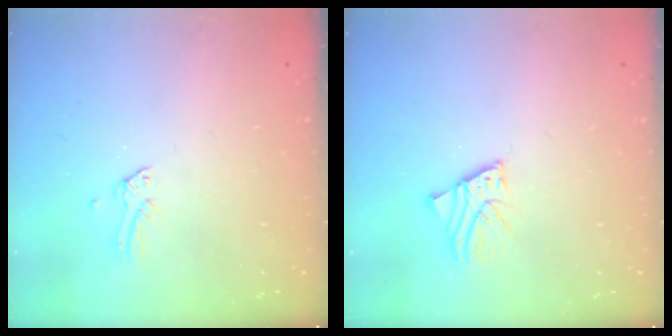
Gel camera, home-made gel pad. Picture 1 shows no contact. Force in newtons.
{"total": 2.8, "press": 2.7, "slide": 0.3}